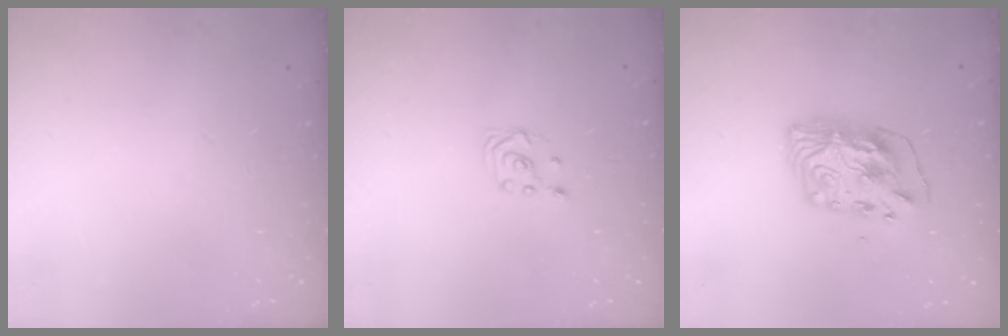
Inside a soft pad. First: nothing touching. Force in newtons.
{"total": 2.7, "press": 2.4, "slide": 1.2}
{"total": 9.6, "press": 9.6, "slide": 0.4}